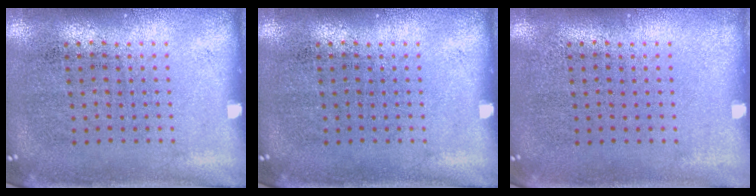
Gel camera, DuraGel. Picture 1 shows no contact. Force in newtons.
{"total": 0.0}
{"total": 0.0}